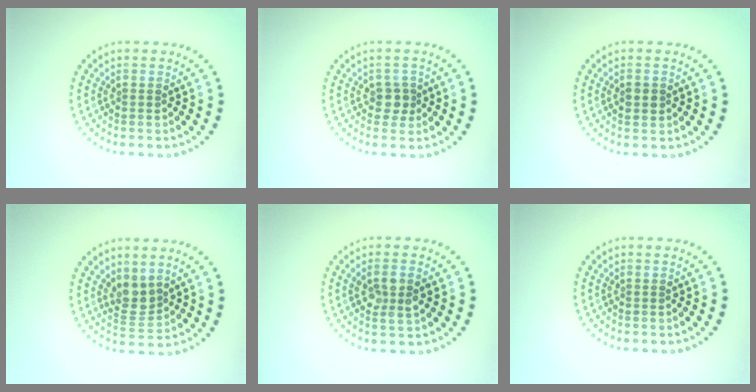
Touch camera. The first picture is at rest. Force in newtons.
{"total": 1.8, "press": 1.5, "slide": 0.9}
{"total": 1.4, "press": 1.4, "slide": 0.2}
{"total": 2.7, "press": 2.2, "slide": 1.5}
{"total": 2.5, "press": 2.5, "slide": 0.6}
{"total": 0.0}